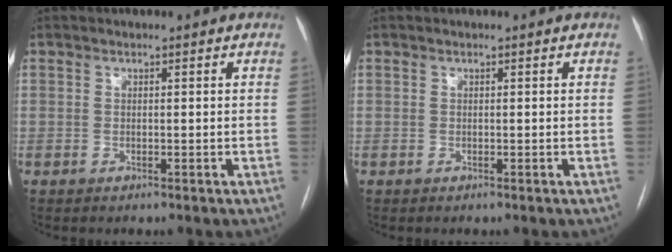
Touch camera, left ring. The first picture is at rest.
{"total": 0.0}